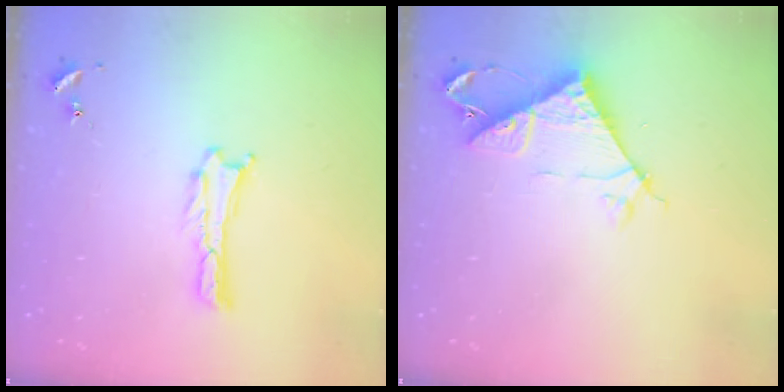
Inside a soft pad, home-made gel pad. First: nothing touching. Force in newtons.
{"total": 7.0, "press": 7.0, "slide": 0.7}